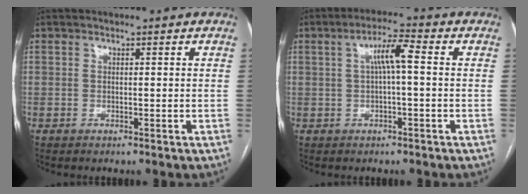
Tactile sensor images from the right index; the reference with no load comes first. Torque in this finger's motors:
{"motor_torque": [0.74, 0.09, 0.20, 0.06]}